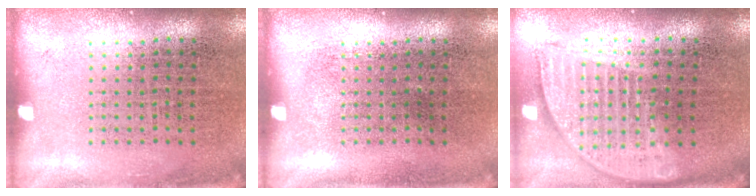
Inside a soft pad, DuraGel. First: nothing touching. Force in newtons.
{"total": 0.0}
{"total": 1.8, "press": 1.5, "slide": 1.0}